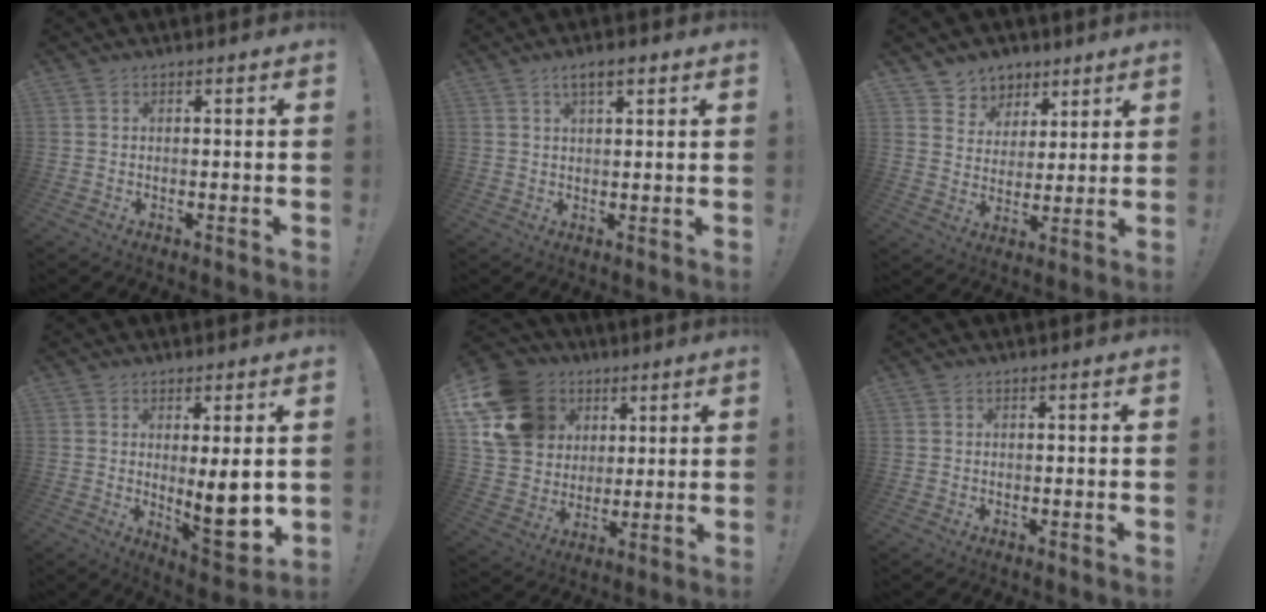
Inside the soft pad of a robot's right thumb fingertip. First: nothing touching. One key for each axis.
{"total": 4.5, "fx": 2.4, "fy": 1.6, "fz": 3.4, "tx": -0.054, "ty": -0.007, "tz": 0.039}
{"total": 7.0, "fx": 4.3, "fy": 5.6, "fz": 0.3, "tx": 0.001, "ty": -0.044, "tz": 0.084}
{"total": 10.4, "fx": 0.6, "fy": 2.5, "fz": 10.0, "tx": -0.133, "ty": -0.026, "tz": 0.011}
{"total": 19.1, "fx": 7.0, "fy": 15.7, "fz": 8.4, "tx": -0.148, "ty": -0.027, "tz": 0.154}
{"total": 0.0}